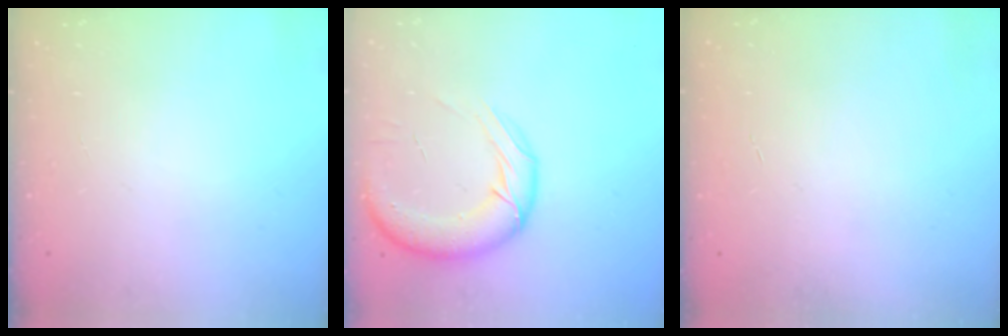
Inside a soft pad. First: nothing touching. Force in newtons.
{"total": 15.3, "press": 14.8, "slide": 3.8}
{"total": 0.0}